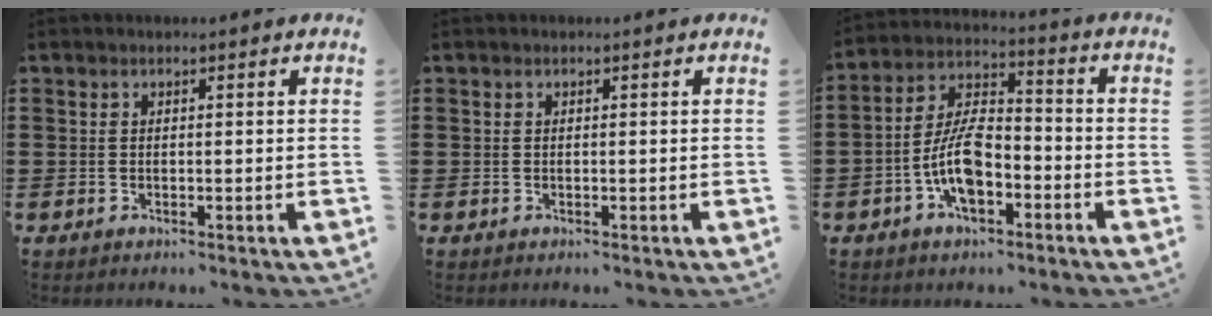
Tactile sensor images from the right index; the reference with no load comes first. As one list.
[{"total": 0.0}, {"total": 8.8, "force": [-3.4, 4.1, 7.0], "torque": [-0.157, 0.004, -0.067]}]